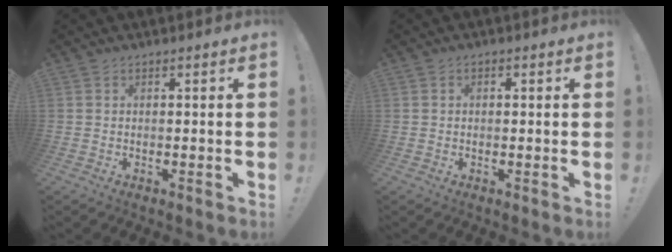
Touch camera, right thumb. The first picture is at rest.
{"total": 0.9, "force": [-0.2, 0.6, 0.6], "torque": [-0.007, 0.001, -0.006]}